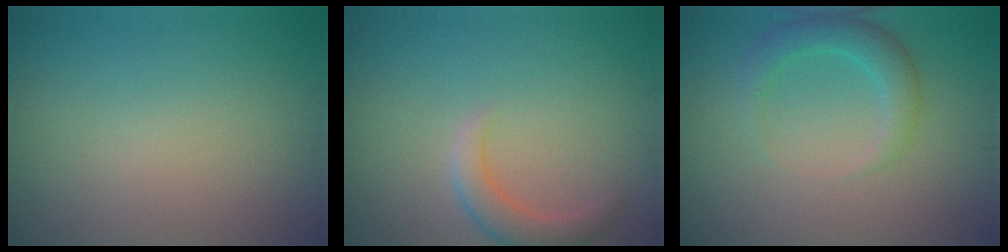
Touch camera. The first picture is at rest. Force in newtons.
{"total": 2.5, "press": 2.5, "slide": 0.2}
{"total": 2.6, "press": 2.6, "slide": 0.2}